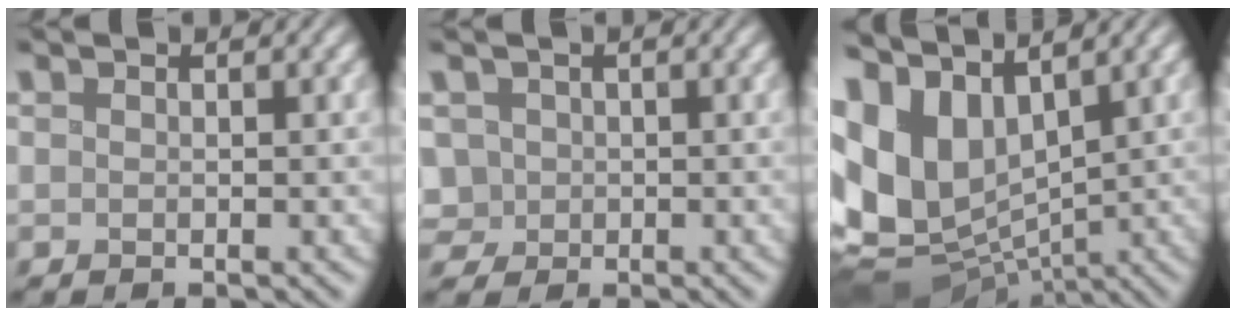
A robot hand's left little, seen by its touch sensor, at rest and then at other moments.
{"total": 3.4, "force": [-0.1, 3.1, 1.4], "torque": [-0.032, 0.014, -0.012]}
{"total": 11.0, "force": [2.0, 7.3, 8.0], "torque": [-0.197, -0.001, 0.051]}